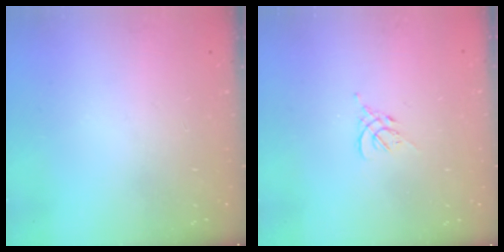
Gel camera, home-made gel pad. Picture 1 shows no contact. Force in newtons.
{"total": 1.2, "press": 1.1, "slide": 0.5}